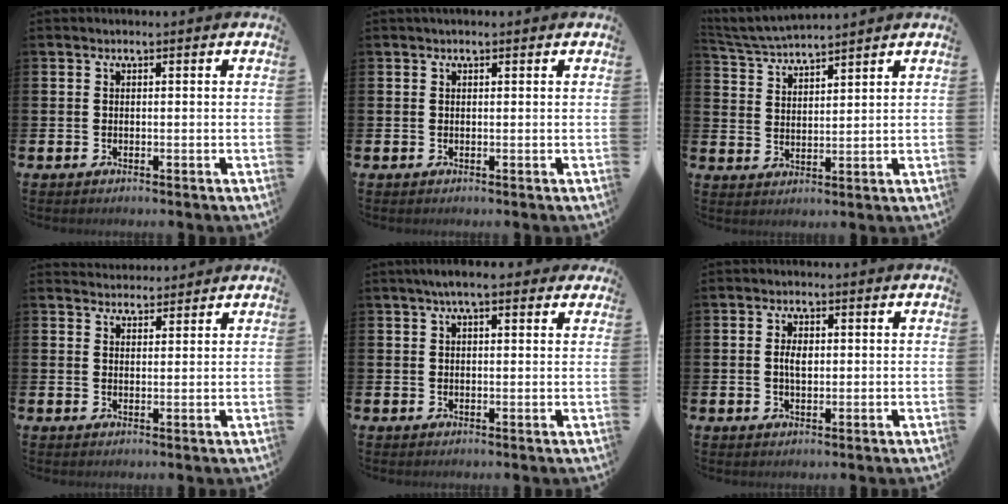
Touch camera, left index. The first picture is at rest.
{"total": 0.6, "force": [0.5, 0.2, 0.4], "torque": [0.002, 0.000, 0.006]}
{"total": 4.4, "force": [4.4, 0.0, 0.4], "torque": [-0.025, -0.026, 0.077]}
{"total": 3.1, "force": [3.0, 0.8, -0.2], "torque": [0.003, -0.014, 0.054]}
{"total": 4.0, "force": [3.0, 1.1, 2.5], "torque": [-0.045, -0.002, 0.051]}
{"total": 2.5, "force": [0.3, 1.4, 2.0], "torque": [-0.027, 0.001, 0.002]}